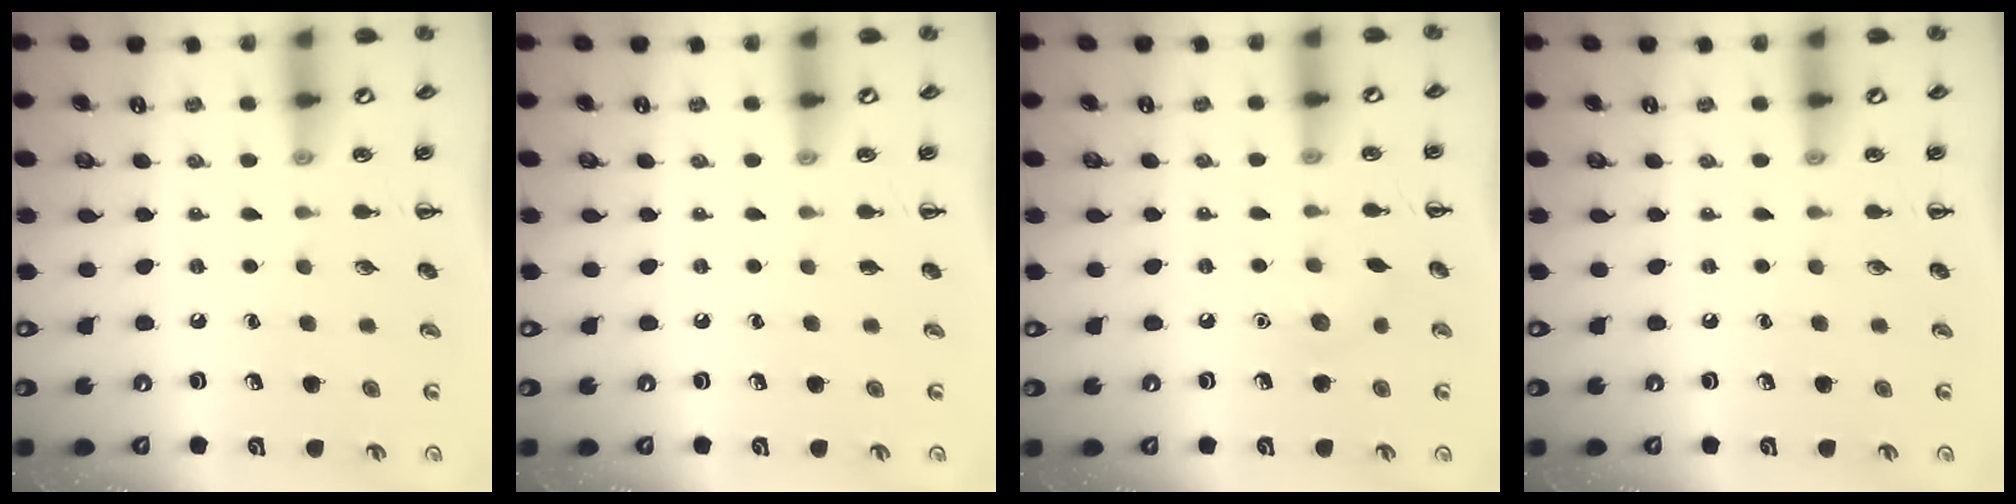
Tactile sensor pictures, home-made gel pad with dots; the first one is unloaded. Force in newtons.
{"total": 0.0}
{"total": 6.4, "press": 6.2, "slide": 1.8}
{"total": 0.0}